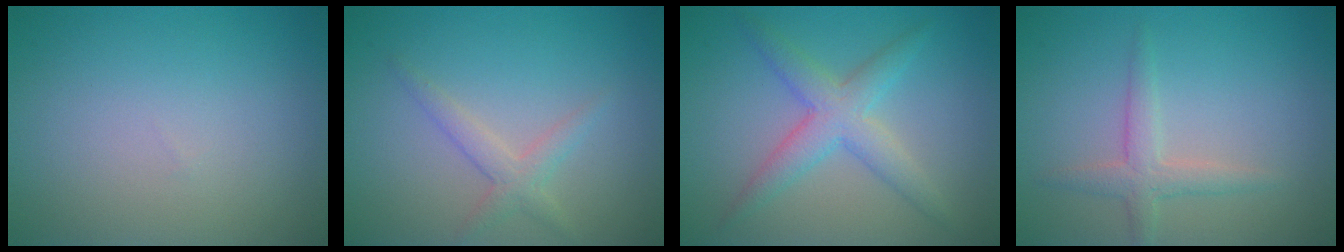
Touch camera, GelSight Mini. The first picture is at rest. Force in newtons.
{"total": 2.0, "press": 2.0, "slide": 0.1}
{"total": 3.8, "press": 3.8, "slide": 0.1}
{"total": 2.1, "press": 2.1, "slide": 0.1}